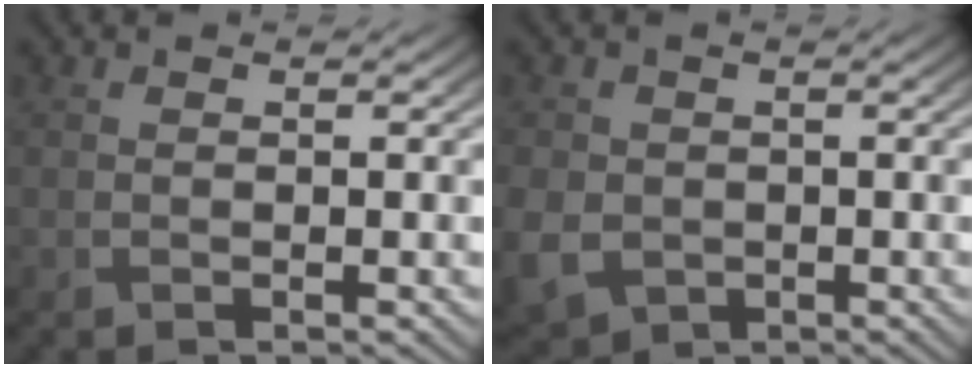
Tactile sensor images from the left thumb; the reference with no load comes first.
{"total": 5.4, "force": [-1.3, 4.6, 2.4], "torque": [-0.081, -0.022, -0.025]}